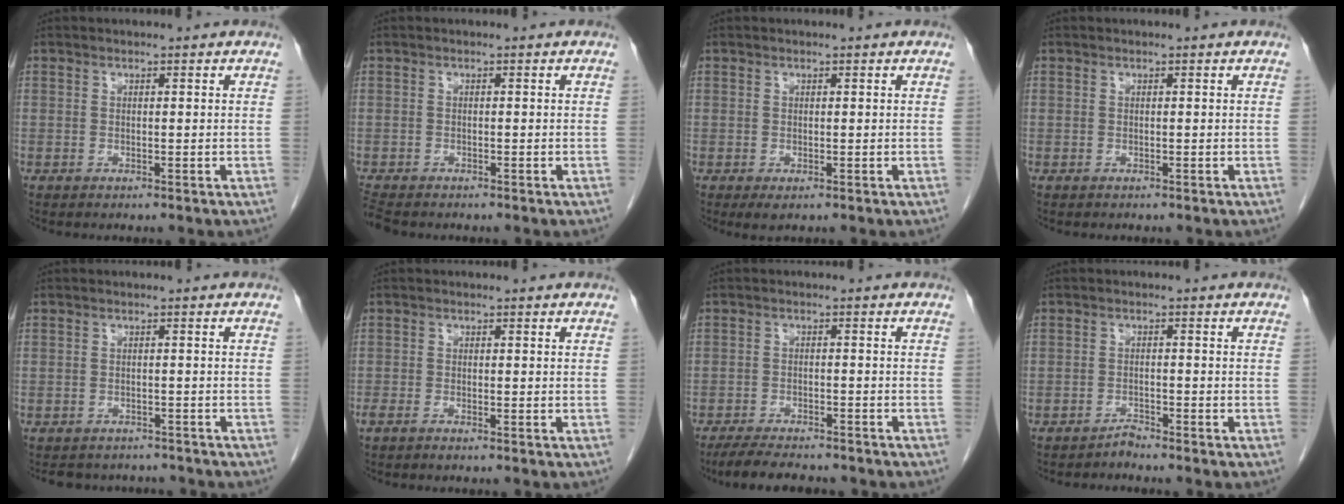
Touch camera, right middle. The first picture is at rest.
{"total": 3.2, "force": [-2.9, 0.9, 1.2], "torque": [-0.030, -0.012, -0.051]}
{"total": 1.4, "force": [-0.6, 0.6, 1.1], "torque": [-0.014, -0.004, -0.004]}
{"total": 0.0}
{"total": 6.6, "force": [-6.1, 2.4, 0.7], "torque": [-0.011, 0.005, -0.072]}
{"total": 1.6, "force": [-1.3, 0.3, 0.8], "torque": [-0.016, -0.003, -0.019]}
{"total": 8.8, "force": [-7.7, 1.8, 3.8], "torque": [-0.061, -0.013, -0.117]}
{"total": 1.4, "force": [-1.4, -0.1, 0.0], "torque": [0.009, -0.001, -0.024]}